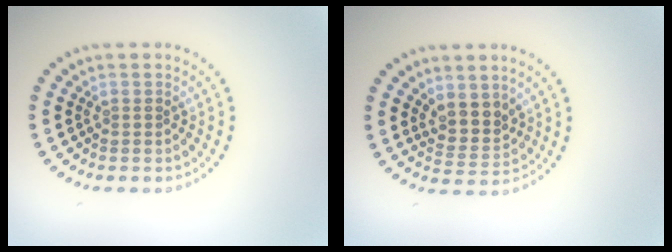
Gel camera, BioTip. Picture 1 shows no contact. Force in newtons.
{"total": 2.8, "press": 2.2, "slide": 1.7}